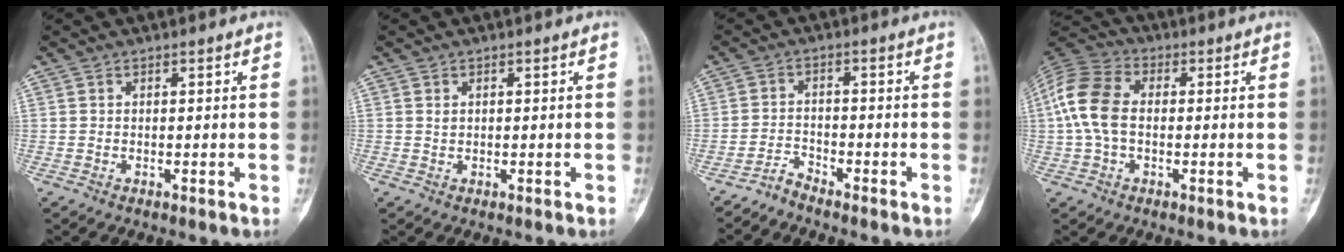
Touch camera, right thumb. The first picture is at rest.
{"total": 0.9, "force": [0.3, 0.7, 0.4], "torque": [0.001, 0.002, 0.005]}
{"total": 2.5, "force": [-2.5, 0.2, 0.2], "torque": [-0.003, 0.007, -0.053]}
{"total": 11.3, "force": [0.0, 7.6, 8.4], "torque": [-0.176, 0.029, -0.011]}